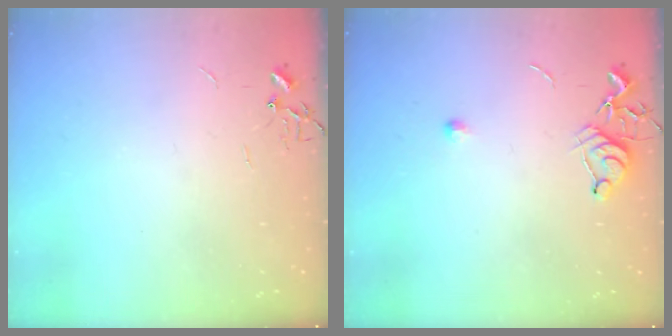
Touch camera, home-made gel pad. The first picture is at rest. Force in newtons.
{"total": 7.1, "press": 7.1, "slide": 0.8}